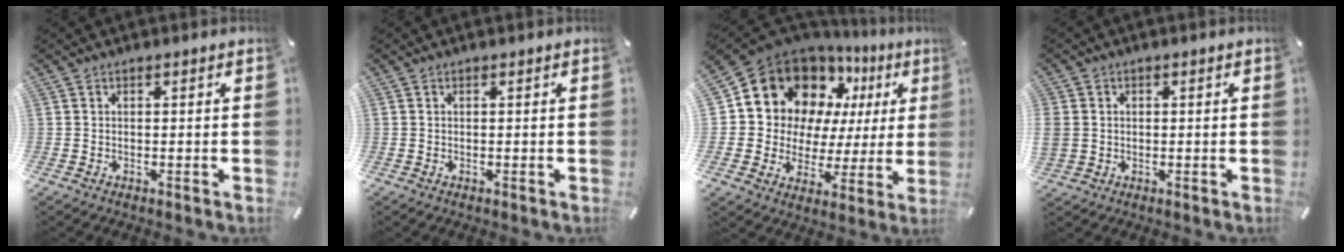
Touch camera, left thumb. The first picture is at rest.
{"total": 0.0}
{"total": 15.4, "force": [8.0, 12.1, 5.3], "torque": [-0.085, -0.072, 0.151]}
{"total": 3.4, "force": [0.2, 3.2, 1.2], "torque": [-0.029, 0.004, 0.003]}